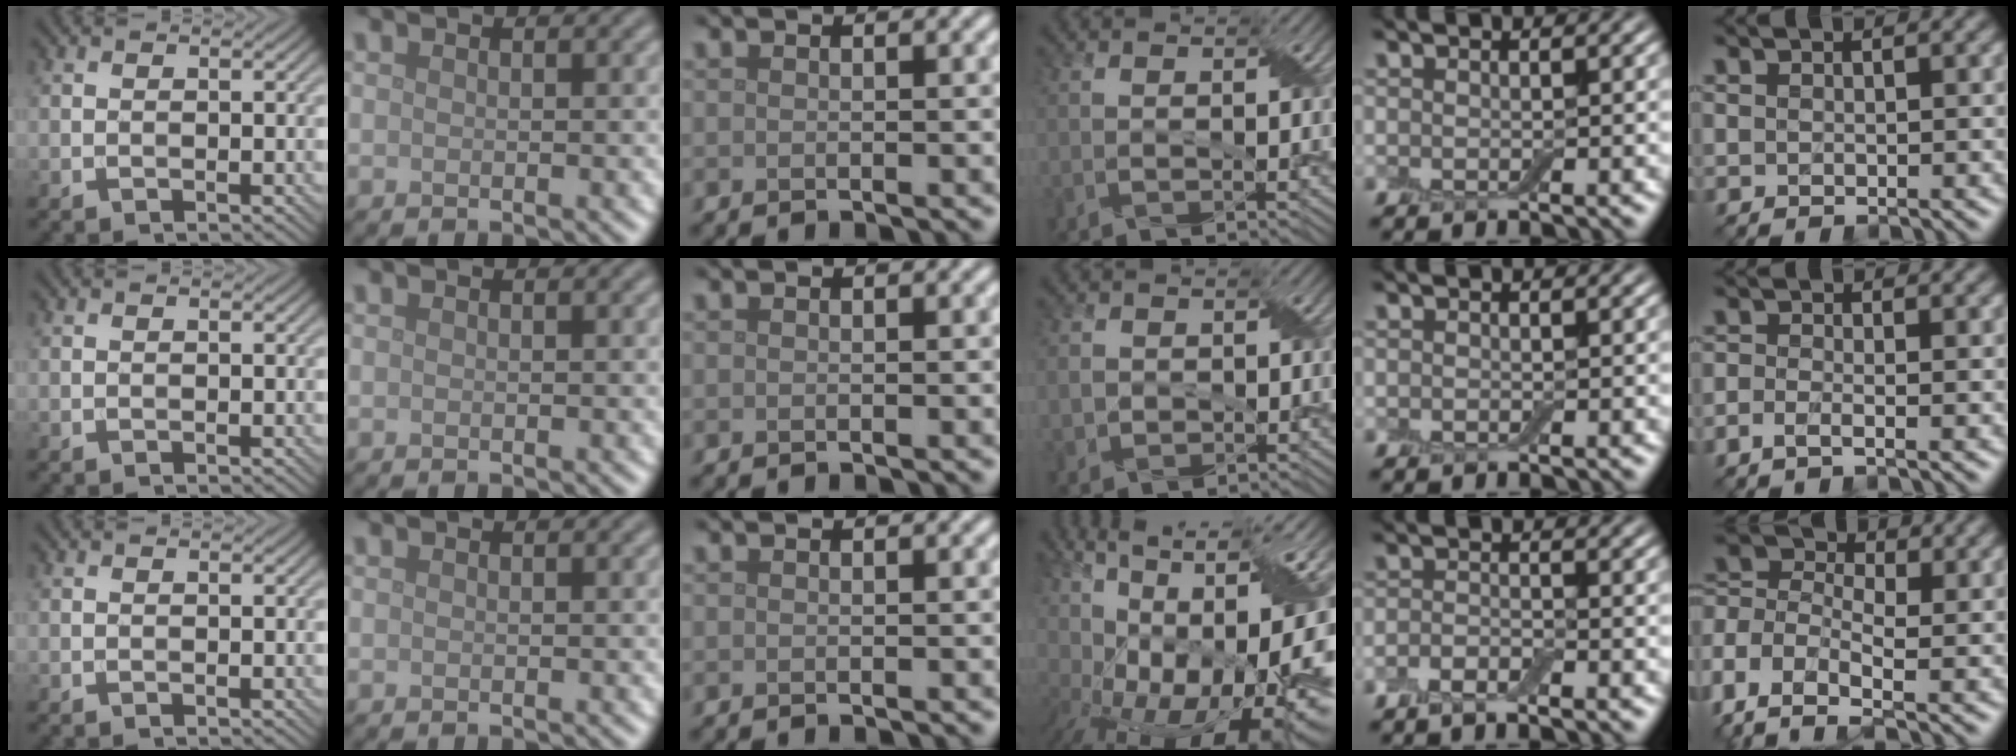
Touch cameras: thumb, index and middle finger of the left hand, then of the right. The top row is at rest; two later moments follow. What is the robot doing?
{"motion": "peel", "object": "bubble wrap"}